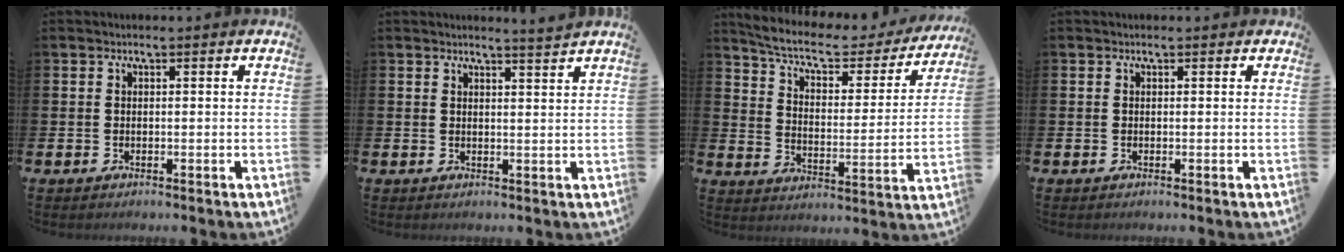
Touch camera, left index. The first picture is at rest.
{"total": 2.7, "force": [2.7, -0.5, 0.1], "torque": [0.009, -0.021, 0.046]}
{"total": 7.6, "force": [6.5, 2.1, 3.4], "torque": [-0.089, -0.043, 0.104]}
{"total": 0.0}